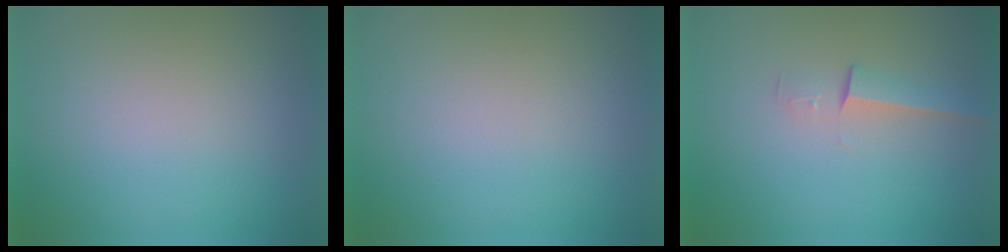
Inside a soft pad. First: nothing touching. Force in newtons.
{"total": 1.3}
{"total": 2.3}